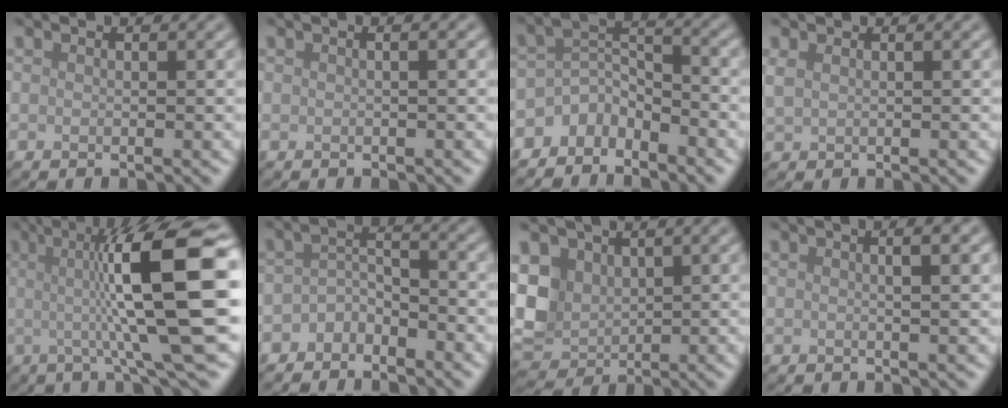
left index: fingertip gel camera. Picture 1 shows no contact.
{"total": 0.8, "force": [0.1, 0.0, 0.8], "torque": [-0.015, 0.003, -0.001]}
{"total": 3.3, "force": [-2.7, 1.5, 1.2], "torque": [-0.022, 0.003, -0.061]}
{"total": 0.8, "force": [0.4, 0.3, 0.6], "torque": [-0.018, 0.001, 0.011]}
{"total": 13.3, "force": [1.3, 2.7, 13.0], "torque": [-0.169, 0.014, 0.016]}
{"total": 2.5, "force": [-2.0, 1.1, 1.0], "torque": [-0.022, 0.012, -0.043]}
{"total": 5.1, "force": [1.1, 4.2, 2.8], "torque": [-0.069, 0.002, 0.015]}
{"total": 2.8, "force": [0.9, 0.9, 2.6], "torque": [-0.019, 0.005, -0.003]}